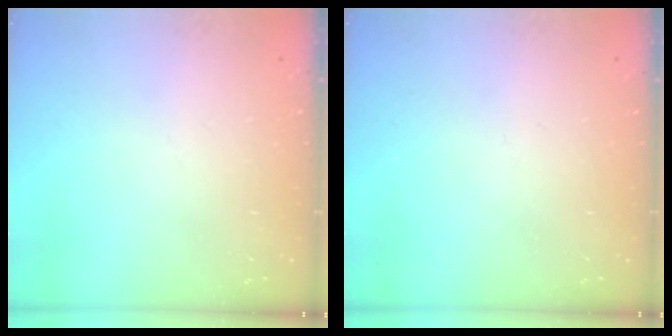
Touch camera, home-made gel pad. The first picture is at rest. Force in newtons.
{"total": 0.0}